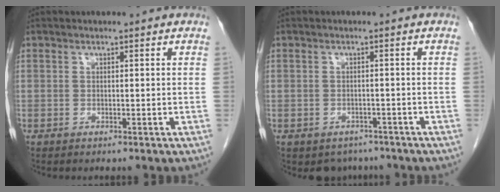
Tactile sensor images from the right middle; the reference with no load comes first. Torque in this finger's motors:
{"motor_torque": [0.04, -0.03, -0.01, 0.00]}